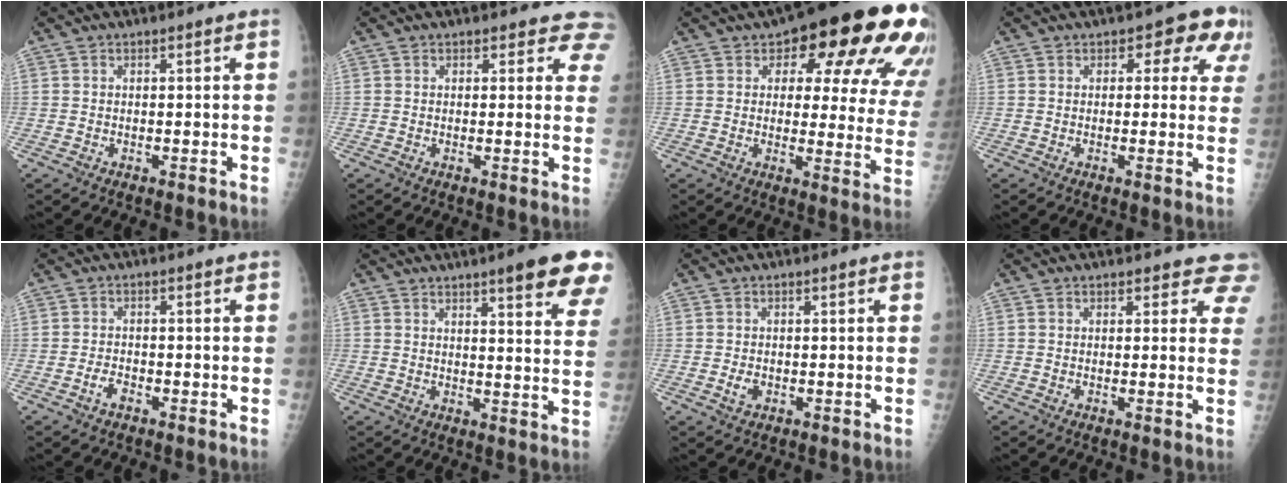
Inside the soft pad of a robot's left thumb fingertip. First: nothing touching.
{"total": 4.8, "force": [4.2, 2.3, 0.6], "torque": [0.038, -0.017, 0.023]}
{"total": 22.4, "force": [10.7, 9.7, 17.2], "torque": [-0.171, -0.020, 0.129]}
{"total": 6.9, "force": [2.9, 4.3, 4.5], "torque": [0.004, -0.001, 0.022]}
{"total": 2.1, "force": [-1.3, 1.1, 1.3], "torque": [-0.026, 0.010, -0.025]}
{"total": 14.6, "force": [9.6, 2.4, 10.7], "torque": [-0.108, -0.039, 0.106]}
{"total": 1.8, "force": [-0.4, 1.2, 1.2], "torque": [-0.021, 0.000, -0.007]}
{"total": 5.1, "force": [4.5, 2.2, 0.6], "torque": [0.038, -0.019, 0.027]}